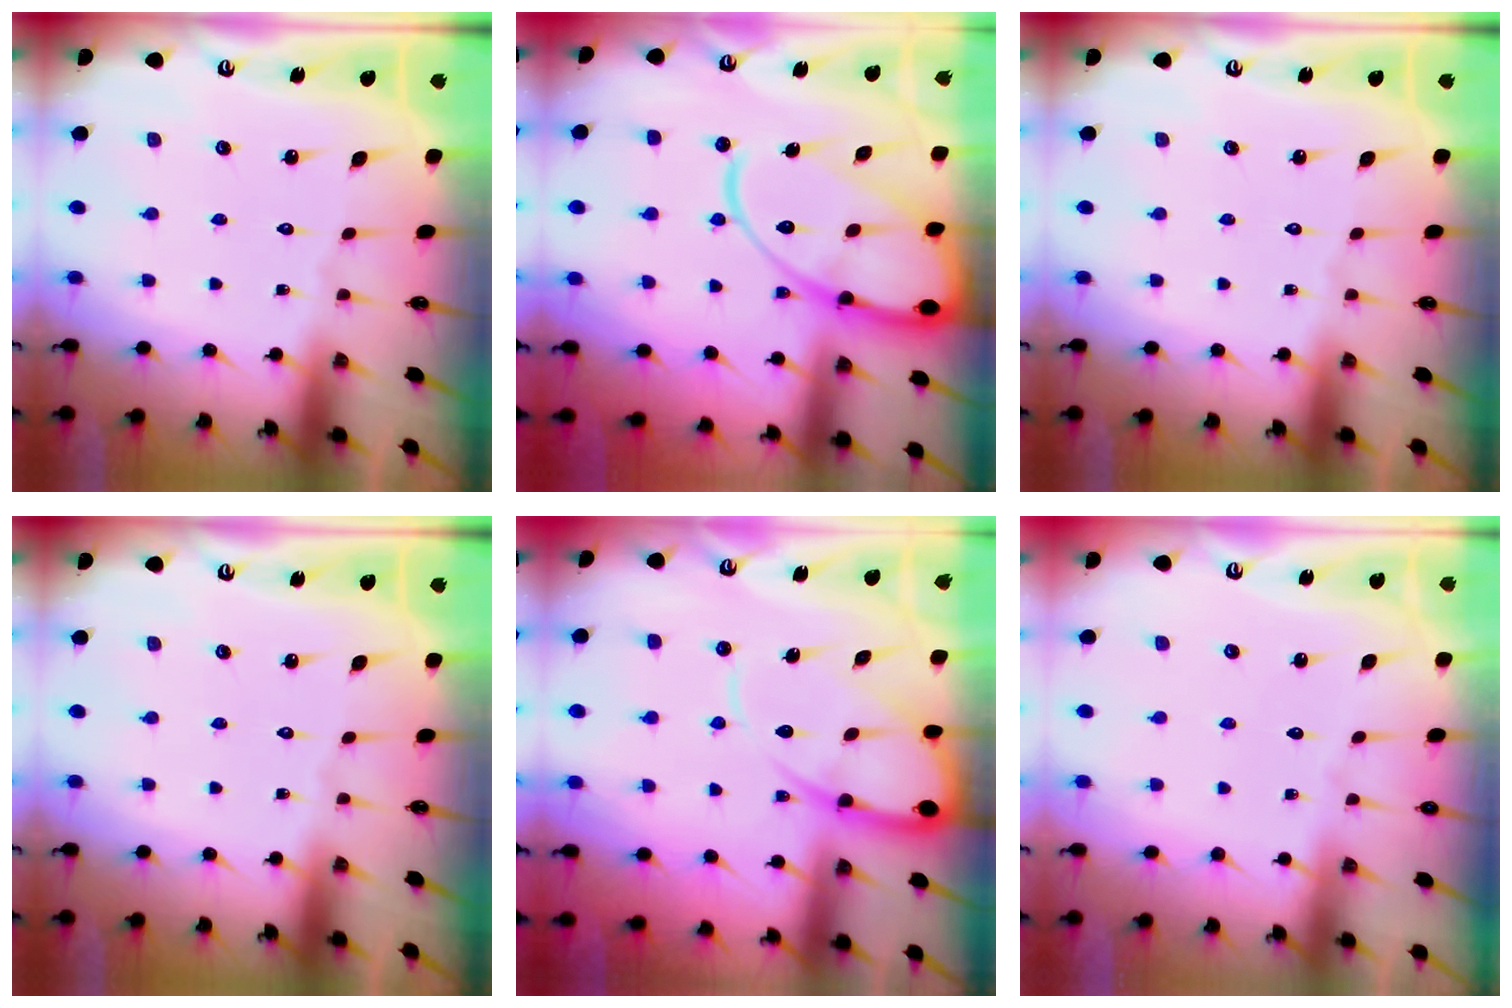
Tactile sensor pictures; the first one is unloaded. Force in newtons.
{"total": 18.3, "press": 18.2, "slide": 1.7}
{"total": 0.0}
{"total": 0.0}
{"total": 12.2, "press": 12.1, "slide": 1.2}
{"total": 2.0, "press": 2.0, "slide": 0.3}